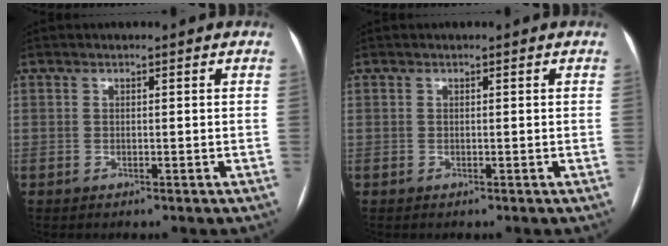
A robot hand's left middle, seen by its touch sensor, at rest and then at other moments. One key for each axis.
{"total": 0.0}